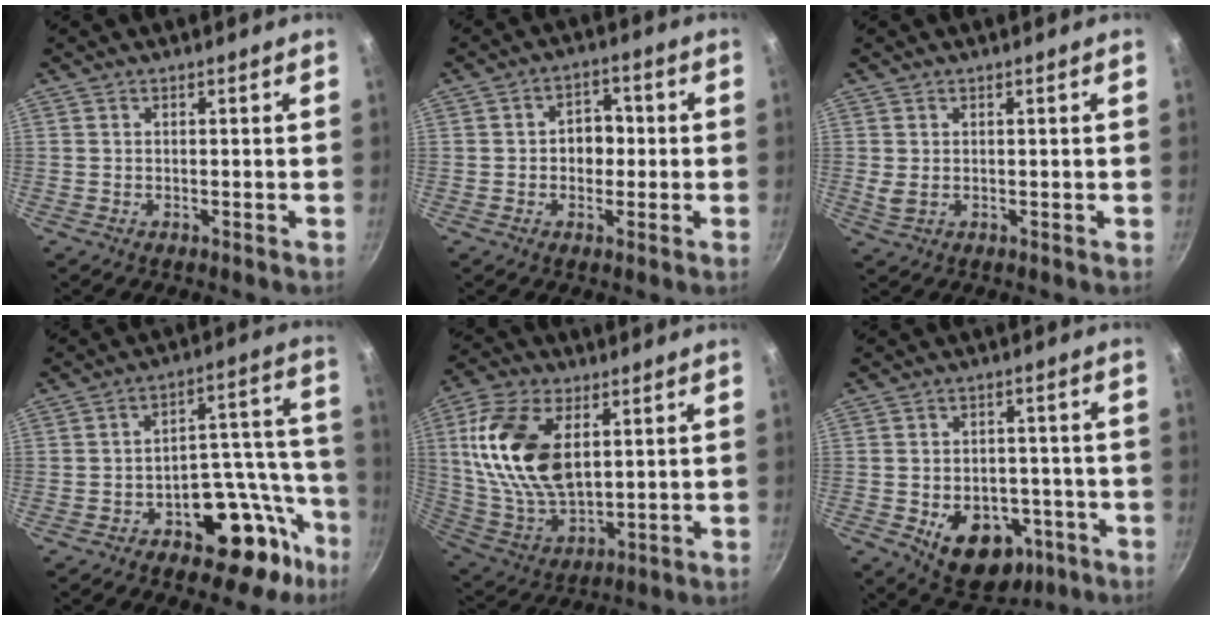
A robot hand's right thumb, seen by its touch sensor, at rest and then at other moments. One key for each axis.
{"total": 5.6, "fx": -0.1, "fy": 4.4, "fz": 3.4, "tx": -0.008, "ty": 0.012, "tz": -0.006}
{"total": 2.0, "fx": 0.2, "fy": 1.2, "fz": 1.6, "tx": -0.027, "ty": -0.002, "tz": 0.011}
{"total": 16.8, "fx": -9.1, "fy": 10.6, "fz": 9.5, "tx": -0.029, "ty": 0.096, "tz": -0.118}
{"total": 19.5, "fx": 4.9, "fy": 11.2, "fz": 15.2, "tx": -0.282, "ty": -0.014, "tz": 0.104}
{"total": 14.2, "fx": -5.5, "fy": 10.1, "fz": 8.4, "tx": -0.085, "ty": 0.029, "tz": -0.062}